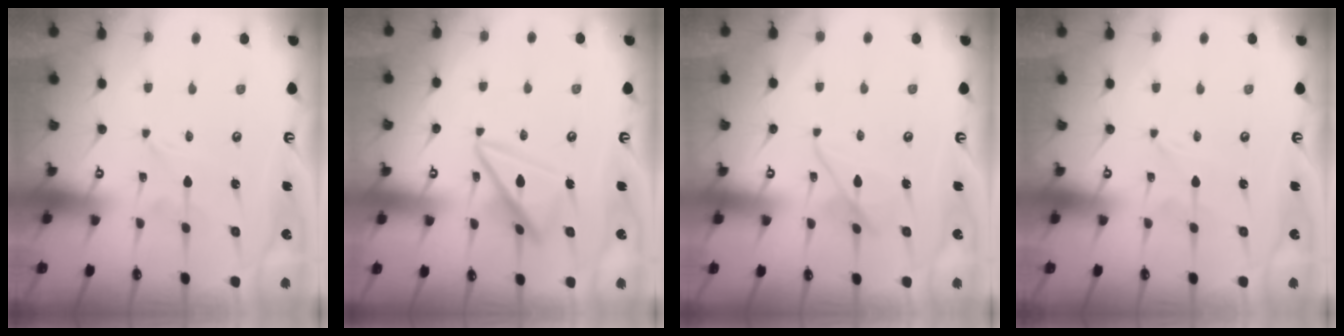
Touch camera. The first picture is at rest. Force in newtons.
{"total": 14.3, "press": 14.2, "slide": 1.5}
{"total": 7.5, "press": 7.5, "slide": 0.4}
{"total": 0.0}